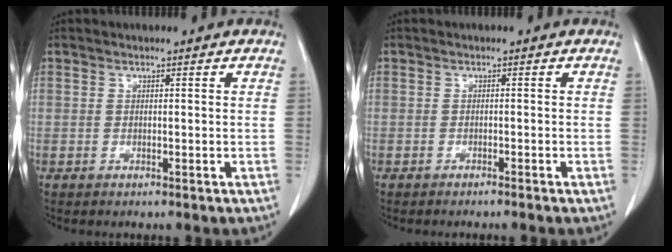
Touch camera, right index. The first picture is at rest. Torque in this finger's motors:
{"motor_torque": [-0.66, -0.62, -0.24, -0.05]}